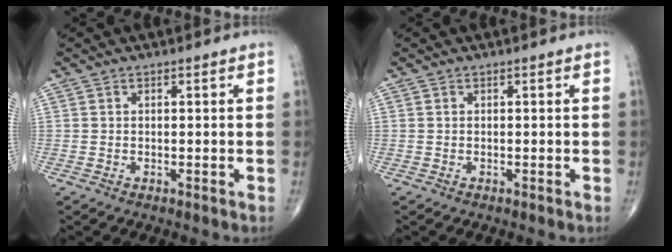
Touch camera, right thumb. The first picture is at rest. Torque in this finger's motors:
{"motor_torque": [0.79, 1.30, 0.24, 0.12, 0.00]}